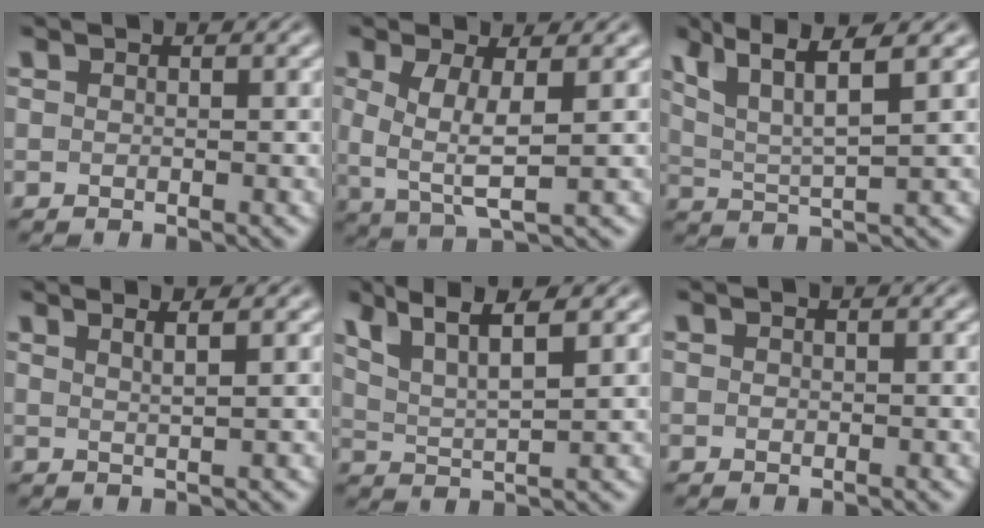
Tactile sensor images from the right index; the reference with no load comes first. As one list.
[{"total": 4.7, "force": [0.2, 2.1, 4.2], "torque": [-0.091, -0.023, 0.019]}, {"total": 6.2, "force": [3.1, 2.7, 4.7], "torque": [-0.091, -0.007, 0.060]}, {"total": 2.1, "force": [1.4, -1.0, 1.3], "torque": [-0.009, -0.001, 0.031]}, {"total": 6.5, "force": [3.6, 3.1, 4.4], "torque": [-0.087, 0.001, 0.062]}, {"total": 0.0}]